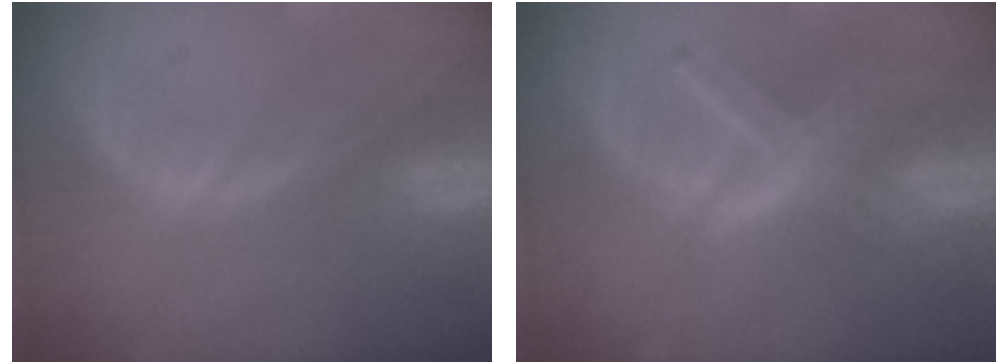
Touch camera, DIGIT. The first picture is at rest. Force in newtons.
{"total": 7.4, "press": 6.4, "slide": 3.7}